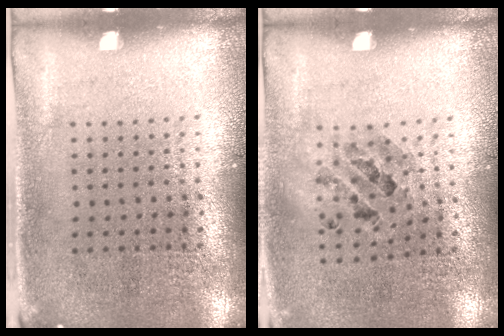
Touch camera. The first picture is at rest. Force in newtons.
{"total": 0.8, "press": 0.8, "slide": 0.1}